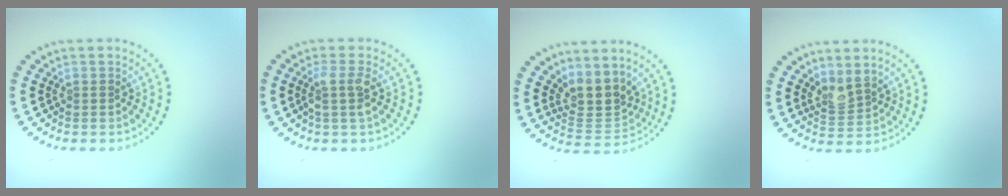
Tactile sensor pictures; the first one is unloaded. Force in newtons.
{"total": 2.1, "press": 1.6, "slide": 1.3}
{"total": 3.8, "press": 3.2, "slide": 2.1}
{"total": 2.0, "press": 1.5, "slide": 1.4}